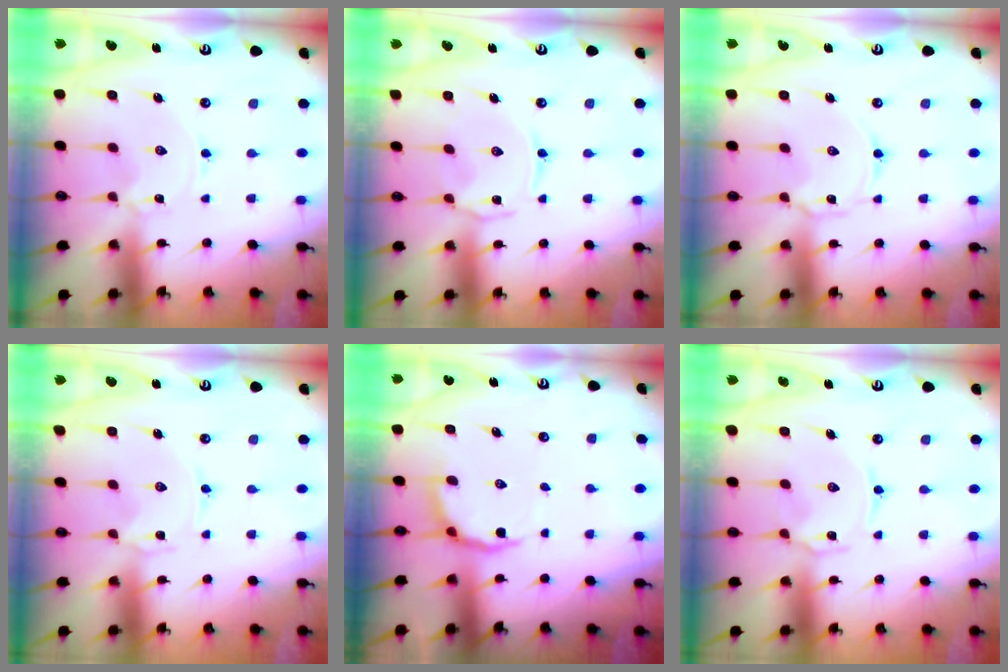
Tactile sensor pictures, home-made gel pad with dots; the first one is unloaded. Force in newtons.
{"total": 2.0, "press": 1.9, "slide": 0.5}
{"total": 2.0, "press": 2.0, "slide": 0.2}
{"total": 0.0}
{"total": 4.5, "press": 3.7, "slide": 2.6}
{"total": 1.7, "press": 1.7, "slide": 0.4}